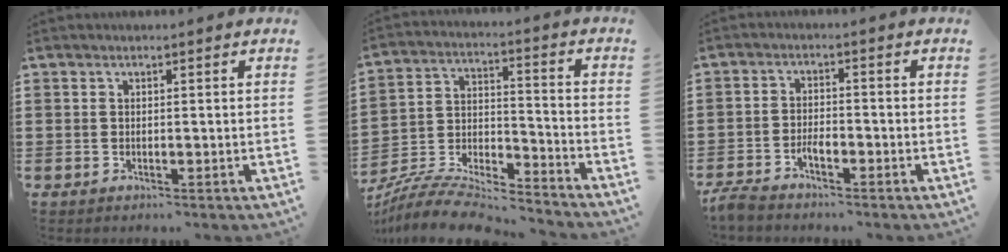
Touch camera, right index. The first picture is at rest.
{"total": 8.1, "force": [-7.6, 1.2, 2.4], "torque": [-0.051, 0.002, -0.153]}
{"total": 3.2, "force": [-2.5, 0.9, 1.7], "torque": [-0.038, 0.006, -0.051]}